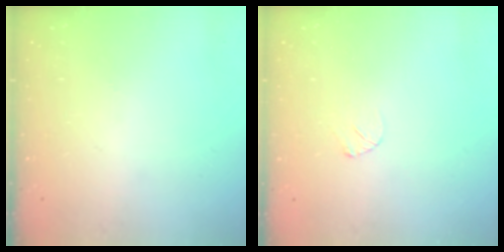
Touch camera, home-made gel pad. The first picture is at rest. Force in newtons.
{"total": 3.6, "press": 3.6, "slide": 0.2}